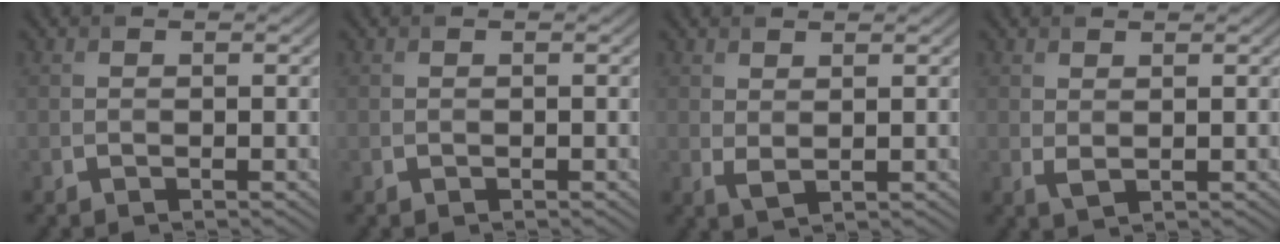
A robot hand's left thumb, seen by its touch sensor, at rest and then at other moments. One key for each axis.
{"total": 0.0}
{"total": 1.6, "fx": 0.9, "fy": 0.7, "fz": 1.2, "tx": -0.032, "ty": -0.004, "tz": 0.021}
{"total": 1.3, "fx": 0.6, "fy": 0.6, "fz": 1.0, "tx": -0.026, "ty": -0.003, "tz": 0.016}